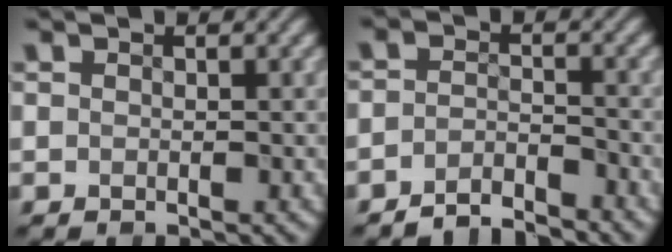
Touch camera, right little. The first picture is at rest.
{"total": 2.9, "force": [-2.7, 0.5, 0.8], "torque": [-0.015, 0.008, -0.054]}